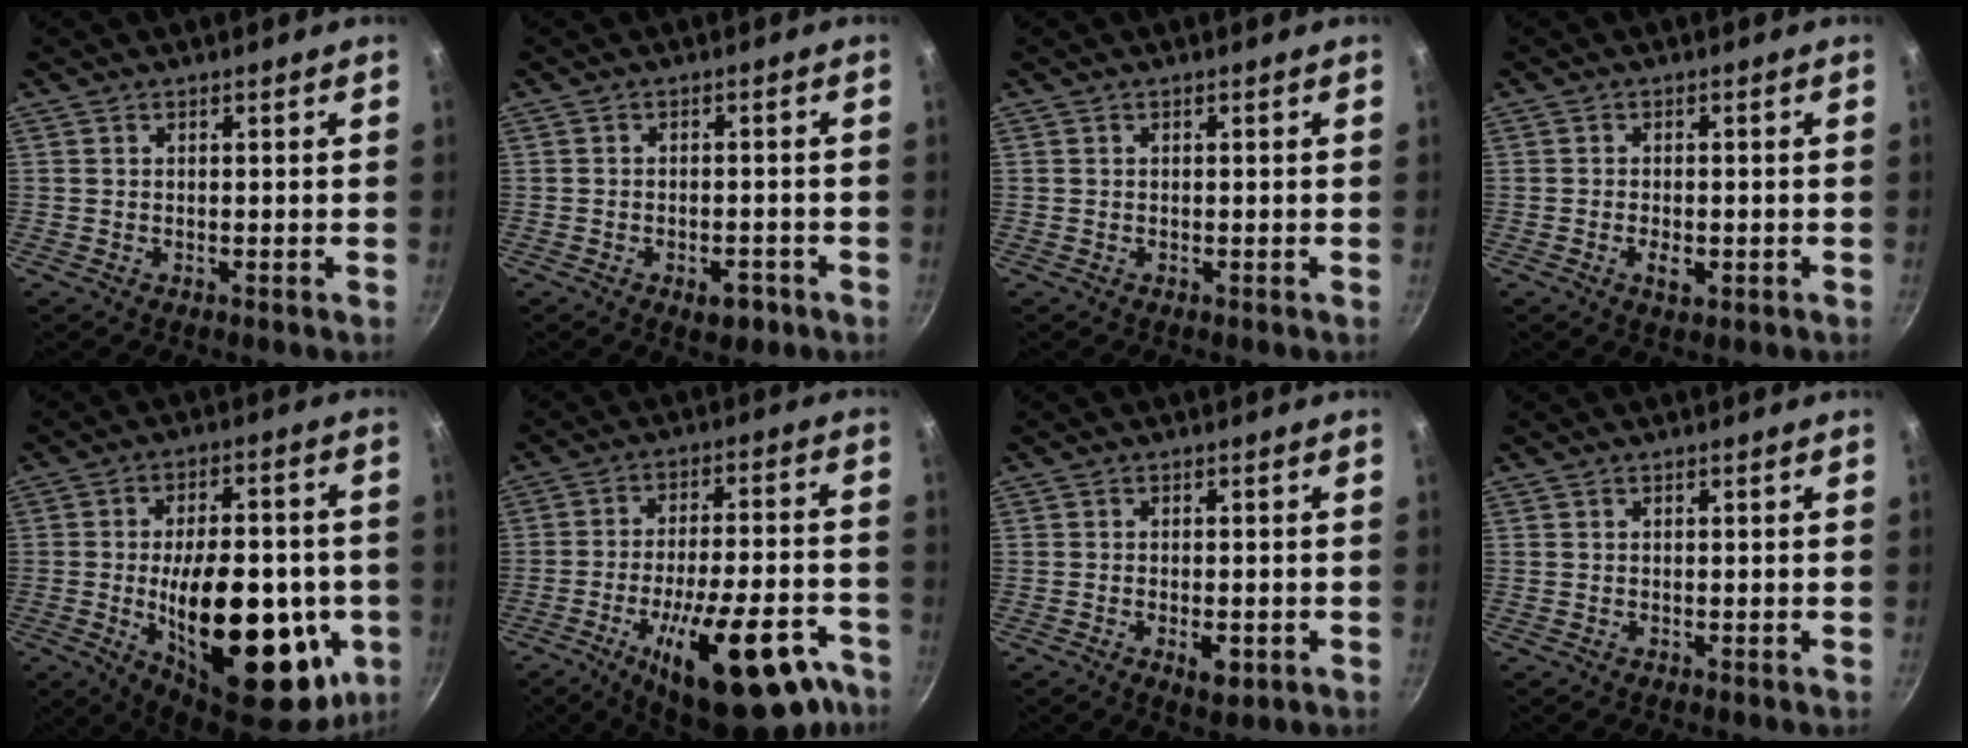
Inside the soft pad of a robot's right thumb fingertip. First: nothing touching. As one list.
[{"total": 4.2, "force": [-2.2, 2.3, 2.7], "torque": [-0.026, 0.016, -0.023]}, {"total": 0.0}, {"total": 3.1, "force": [-1.0, 1.6, 2.5], "torque": [-0.045, 0.004, -0.016]}, {"total": 30.2, "force": [-6.0, 14.4, 25.9], "torque": [-0.343, 0.009, -0.068]}, {"total": 25.4, "force": [-13.3, 9.5, 19.4], "torque": [-0.232, 0.052, -0.190]}, {"total": 3.9, "force": [-1.4, 1.8, 3.2], "torque": [-0.044, 0.004, -0.017]}, {"total": 0.0}]